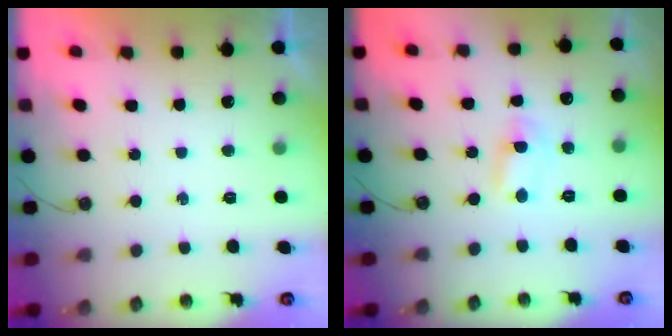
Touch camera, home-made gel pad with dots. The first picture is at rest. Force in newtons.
{"total": 1.4, "press": 1.4, "slide": 0.2}